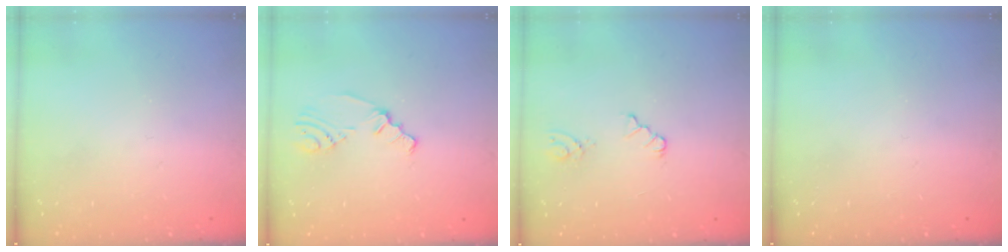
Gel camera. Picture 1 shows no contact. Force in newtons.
{"total": 2.0, "press": 1.4, "slide": 1.4}
{"total": 3.9, "press": 3.8, "slide": 0.5}
{"total": 0.0}